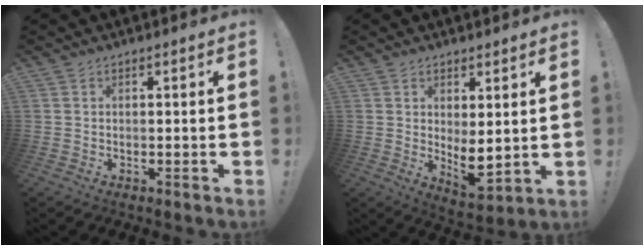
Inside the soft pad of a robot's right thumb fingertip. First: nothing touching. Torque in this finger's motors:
{"motor_torque": [0.13, 0.11, 0.31, 0.44, 0.09]}